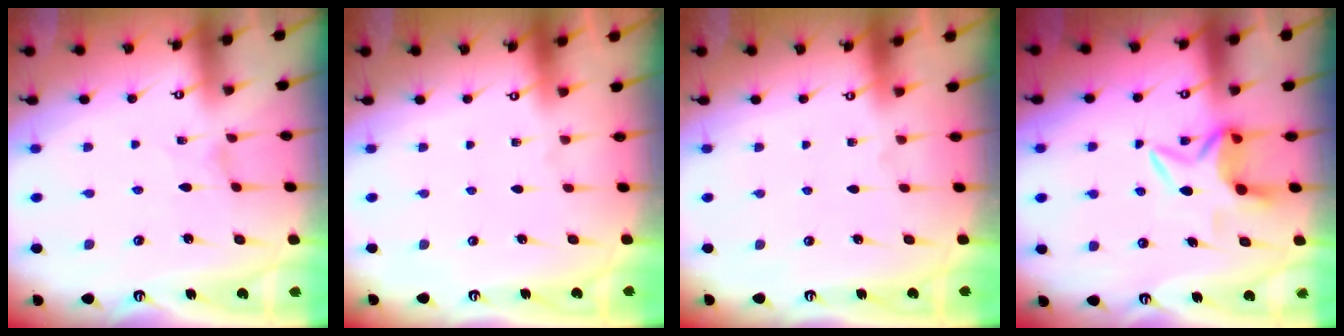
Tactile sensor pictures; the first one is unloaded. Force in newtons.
{"total": 0.0}
{"total": 0.0}
{"total": 7.3, "press": 7.2, "slide": 0.9}